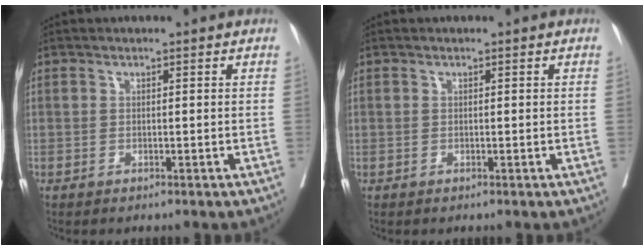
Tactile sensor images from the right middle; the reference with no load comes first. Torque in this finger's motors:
{"motor_torque": [0.36, -0.35, 0.05, 0.01]}